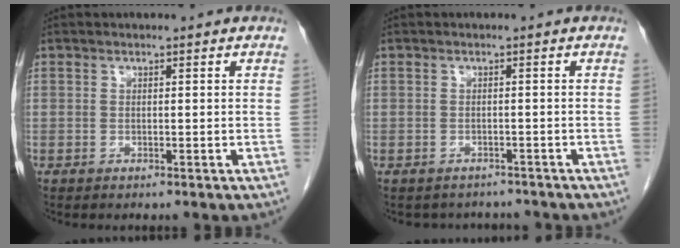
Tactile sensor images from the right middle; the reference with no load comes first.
{"total": 3.9, "force": [-3.5, 1.7, -0.3], "torque": [0.003, 0.007, -0.045]}